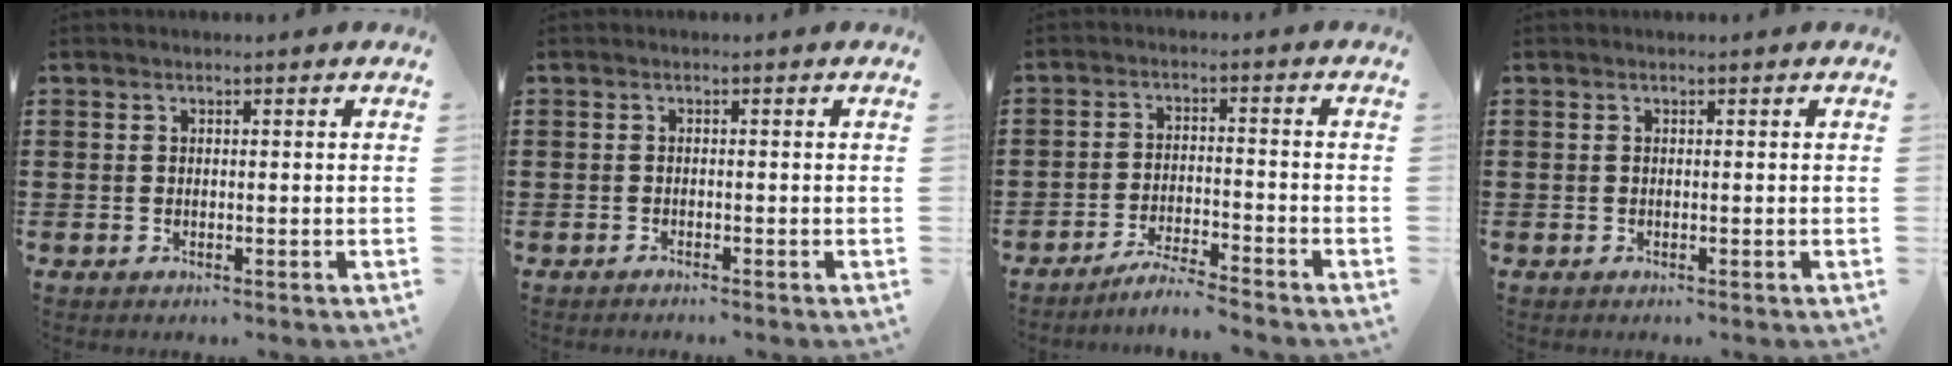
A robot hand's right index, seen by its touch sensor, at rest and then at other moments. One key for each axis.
{"total": 0.7, "fx": -0.7, "fy": -0.2, "fz": 0.1, "tx": -0.005, "ty": -0.006, "tz": -0.013}
{"total": 4.2, "fx": -4.0, "fy": -0.5, "fz": 0.9, "tx": -0.019, "ty": -0.004, "tz": -0.080}
{"total": 0.0}